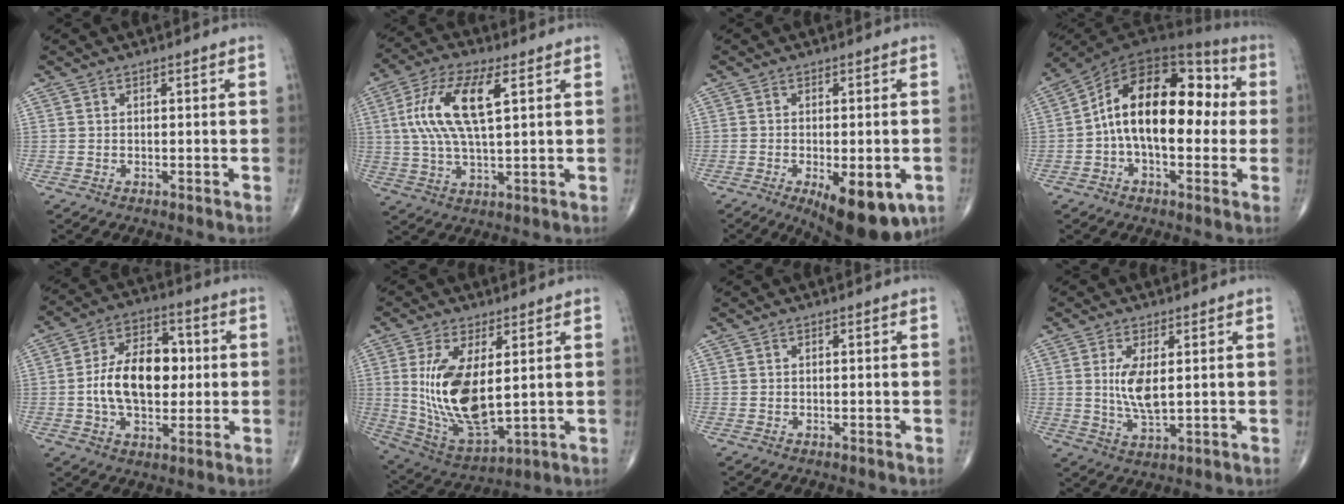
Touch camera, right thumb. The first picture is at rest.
{"total": 13.4, "force": [3.5, 4.9, 12.0], "torque": [-0.256, 0.008, 0.066]}
{"total": 13.2, "force": [-5.5, 5.4, 10.7], "torque": [-0.123, -0.004, -0.067]}
{"total": 18.7, "force": [0.4, 10.5, 15.4], "torque": [-0.224, 0.050, -0.004]}
{"total": 14.8, "force": [0.0, 9.2, 11.6], "torque": [-0.174, 0.021, -0.002]}
{"total": 16.0, "force": [2.1, 7.2, 14.2], "torque": [-0.275, -0.024, 0.060]}
{"total": 0.0}
{"total": 6.7, "force": [1.1, 2.5, 6.1], "torque": [-0.121, -0.017, 0.027]}